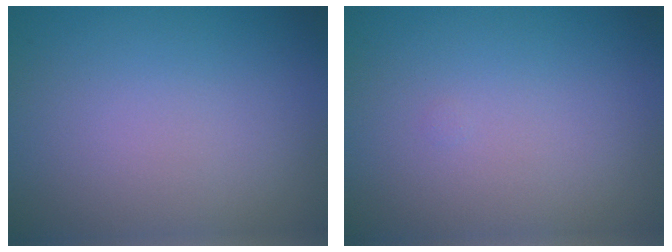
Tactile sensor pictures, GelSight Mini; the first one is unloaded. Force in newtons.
{"total": 0.0}